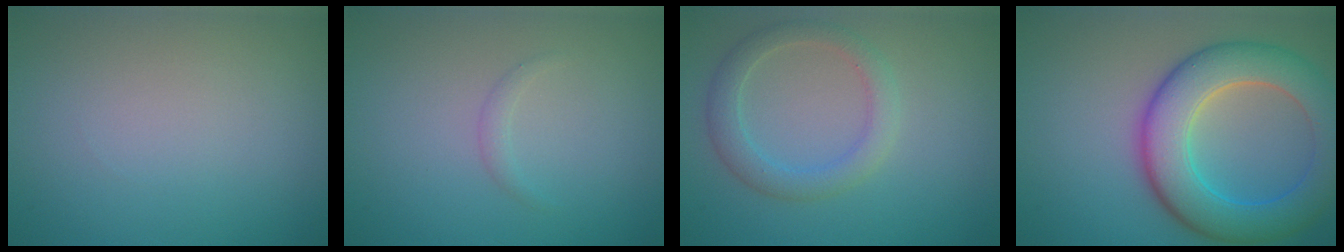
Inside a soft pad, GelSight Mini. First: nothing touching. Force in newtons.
{"total": 0.8, "press": 0.8, "slide": 0.1}
{"total": 2.9, "press": 2.9, "slide": 0.2}
{"total": 8.7, "press": 8.7, "slide": 0.2}